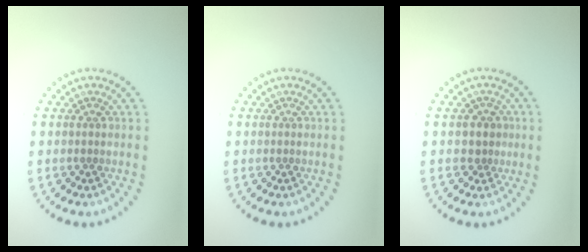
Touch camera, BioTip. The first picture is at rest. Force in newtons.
{"total": 0.0}
{"total": 1.2, "press": 0.9, "slide": 0.8}